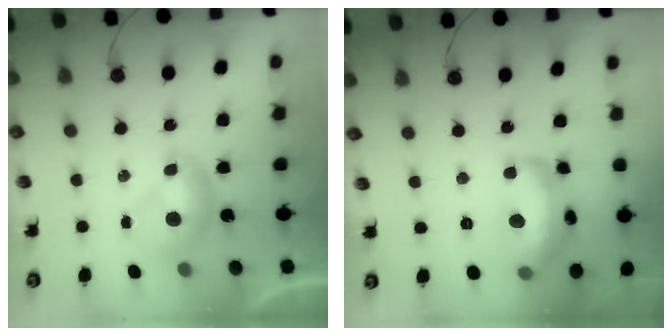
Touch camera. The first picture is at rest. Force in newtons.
{"total": 9.2, "press": 9.2, "slide": 0.6}